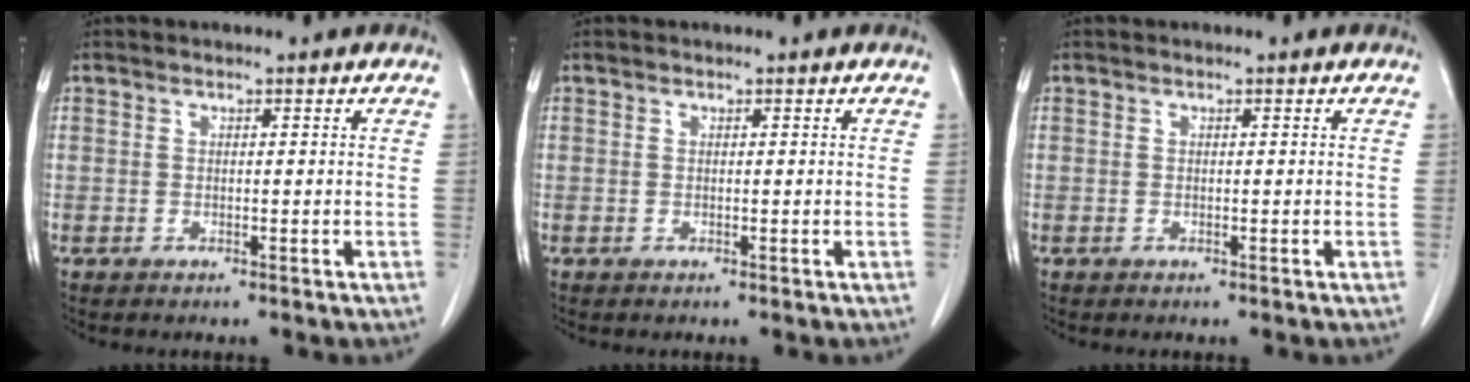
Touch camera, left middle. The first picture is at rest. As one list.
[{"total": 0.0}, {"total": 0.0}]